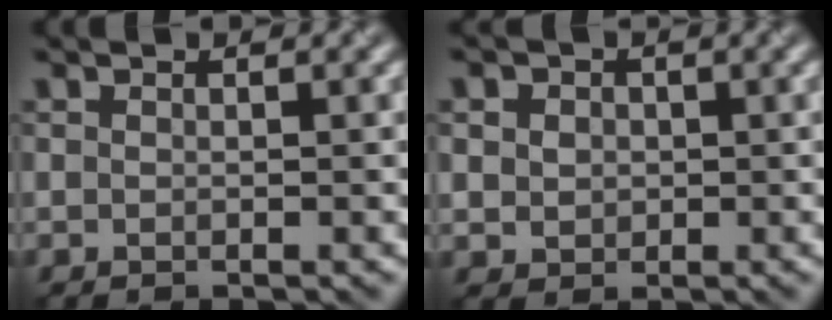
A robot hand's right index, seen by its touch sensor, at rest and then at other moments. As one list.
[{"total": 3.8, "force": [1.4, 3.2, 1.6], "torque": [-0.019, 0.022, 0.008]}]